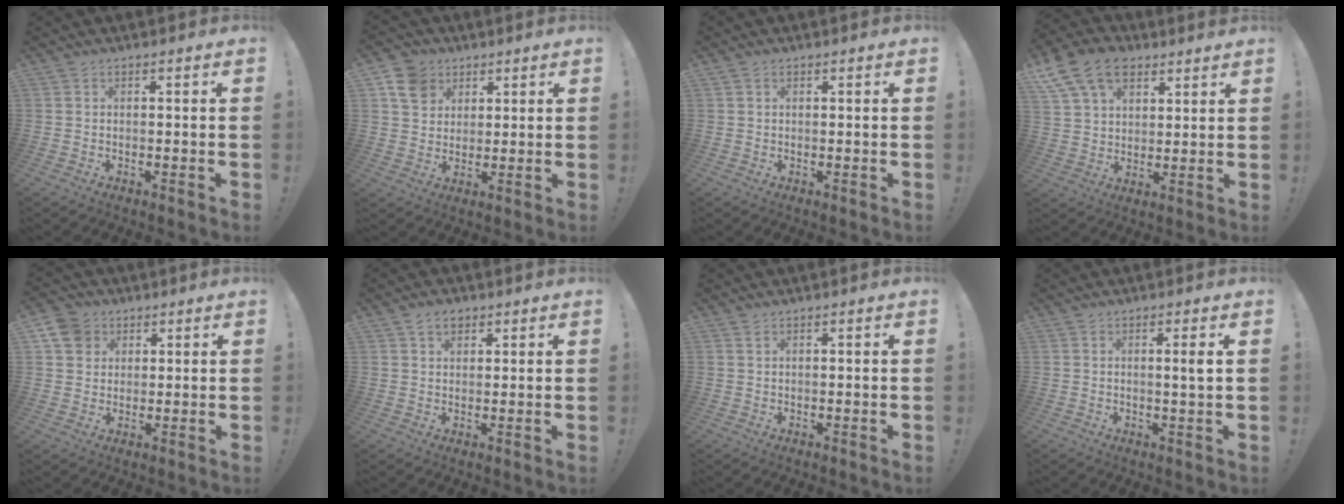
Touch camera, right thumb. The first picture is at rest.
{"total": 9.5, "force": [4.7, 7.5, 3.2], "torque": [-0.048, -0.020, 0.096]}
{"total": 0.8, "force": [0.4, 0.7, 0.2], "torque": [-0.002, 0.003, 0.008]}
{"total": 14.0, "force": [8.2, 9.2, 6.7], "torque": [-0.118, -0.035, 0.160]}
{"total": 7.6, "force": [3.5, 6.4, 2.1], "torque": [-0.029, -0.015, 0.072]}
{"total": 3.8, "force": [2.4, 2.6, 1.5], "torque": [-0.020, -0.005, 0.042]}
{"total": 1.0, "force": [0.6, 0.3, 0.7], "torque": [-0.014, 0.001, 0.012]}
{"total": 2.9, "force": [0.7, -0.5, 2.8], "torque": [-0.046, -0.005, 0.006]}